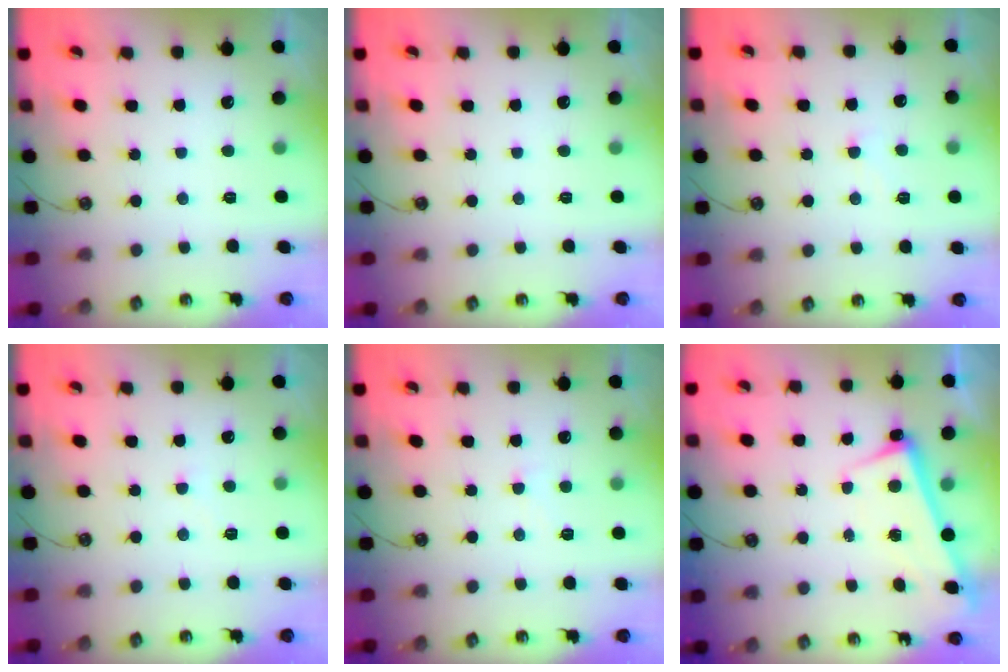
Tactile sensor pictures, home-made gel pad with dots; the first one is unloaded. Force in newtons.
{"total": 0.0}
{"total": 2.7, "press": 2.7, "slide": 0.4}
{"total": 4.6, "press": 4.6, "slide": 0.5}
{"total": 2.1, "press": 2.1, "slide": 0.6}
{"total": 2.6, "press": 2.5, "slide": 0.7}